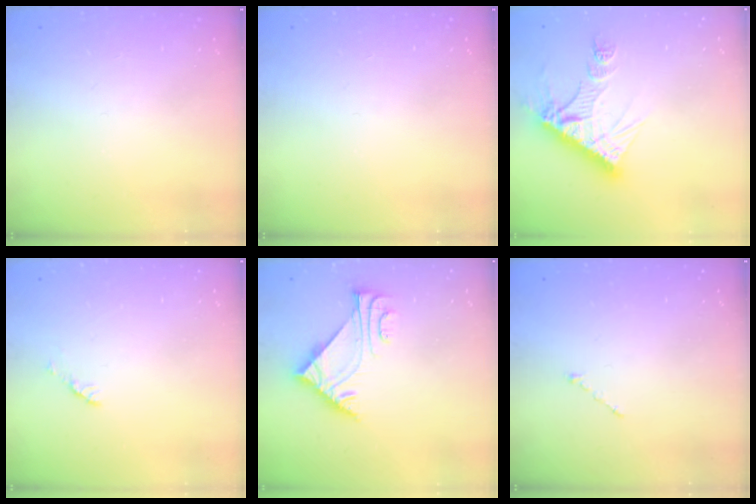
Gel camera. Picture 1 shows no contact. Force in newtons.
{"total": 0.0}
{"total": 12.7, "press": 12.6, "slide": 1.1}
{"total": 2.8, "press": 2.7, "slide": 0.4}
{"total": 5.7, "press": 5.6, "slide": 0.7}
{"total": 1.0, "press": 0.9, "slide": 0.3}